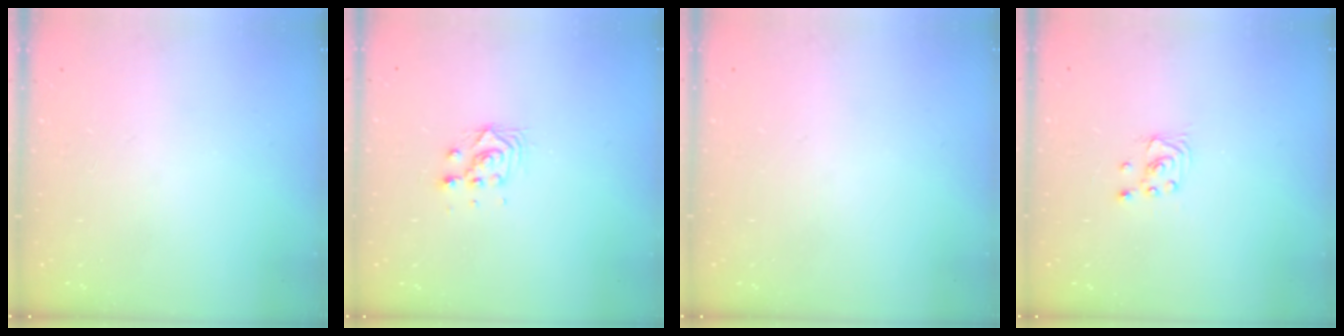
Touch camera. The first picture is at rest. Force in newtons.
{"total": 4.8, "press": 4.8, "slide": 0.1}
{"total": 0.0}
{"total": 1.7, "press": 1.6, "slide": 0.1}